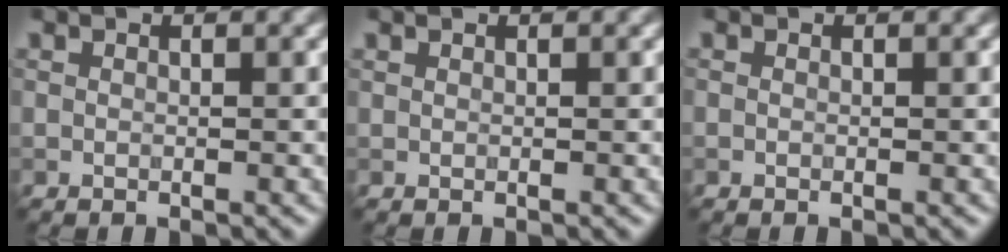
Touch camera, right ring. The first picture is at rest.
{"total": 0.0}
{"total": 0.0}